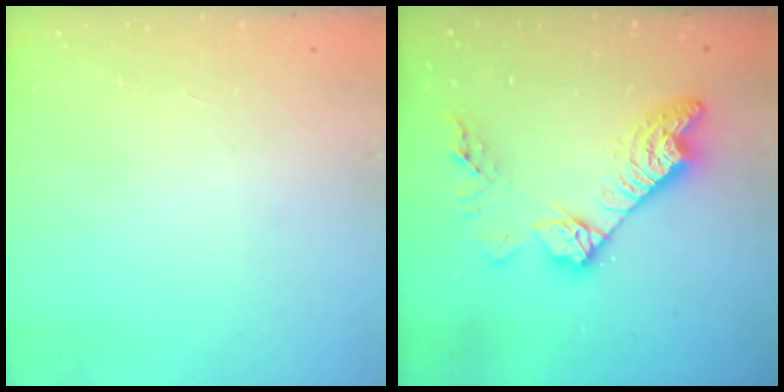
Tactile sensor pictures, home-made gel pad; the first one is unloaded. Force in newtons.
{"total": 14.8, "press": 14.8, "slide": 1.0}